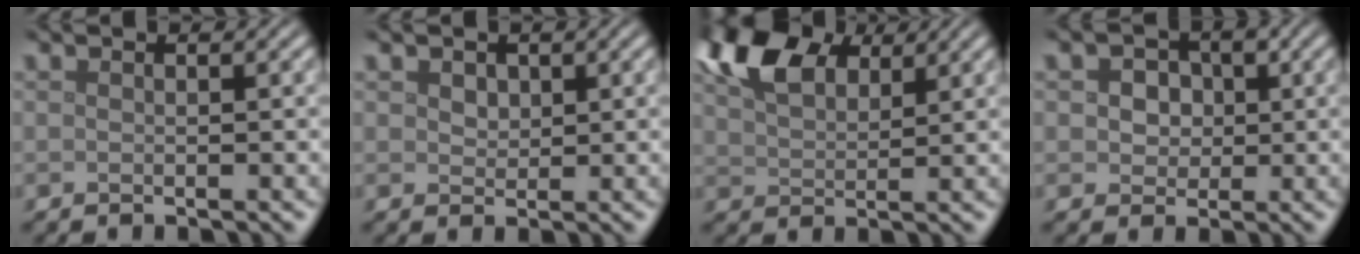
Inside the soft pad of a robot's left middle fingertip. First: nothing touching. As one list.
[{"total": 1.3, "force": [0.7, 1.0, 0.4], "torque": [-0.011, -0.003, 0.012]}, {"total": 8.5, "force": [5.1, 4.5, 5.1], "torque": [-0.119, 0.024, 0.089]}, {"total": 3.9, "force": [1.1, 3.2, 1.9], "torque": [-0.024, 0.011, 0.002]}]